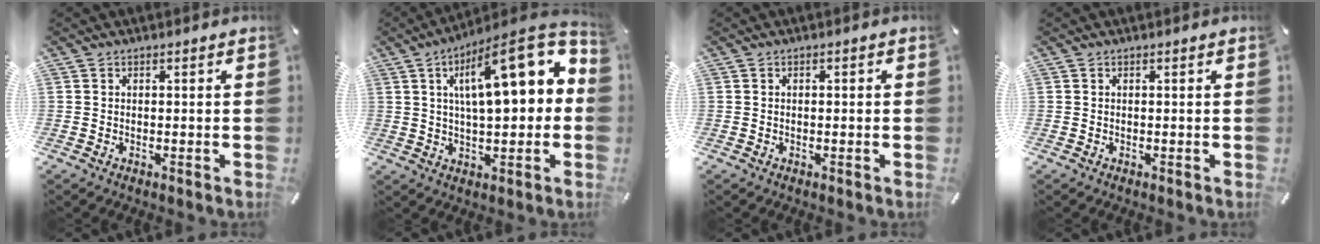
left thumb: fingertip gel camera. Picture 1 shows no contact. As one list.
[{"total": 19.2, "force": [6.1, 7.1, 16.8], "torque": [-0.239, -0.036, 0.091]}, {"total": 0.6, "force": [-0.2, 0.3, 0.5], "torque": [-0.009, 0.000, -0.004]}, {"total": 0.0}]